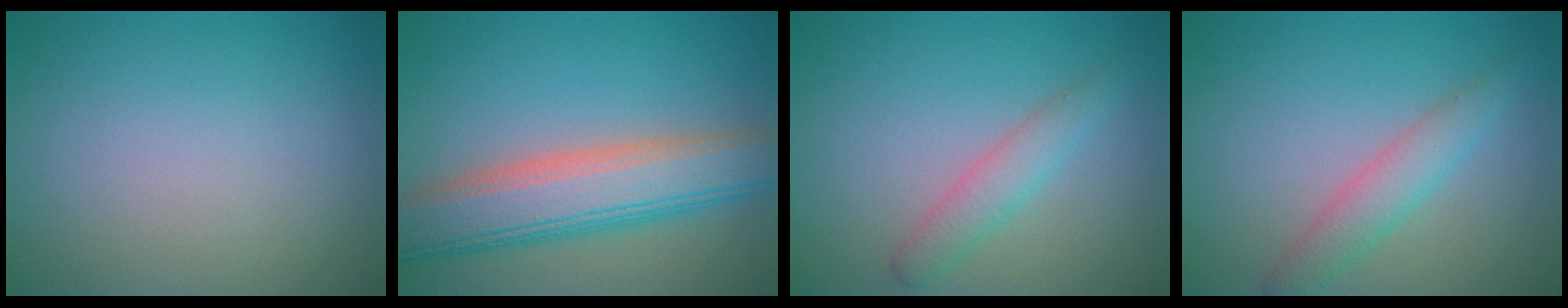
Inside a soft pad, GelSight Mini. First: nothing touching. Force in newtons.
{"total": 7.9, "press": 7.9, "slide": 0.3}
{"total": 2.3, "press": 2.3, "slide": 0.2}
{"total": 2.8, "press": 2.8, "slide": 0.1}